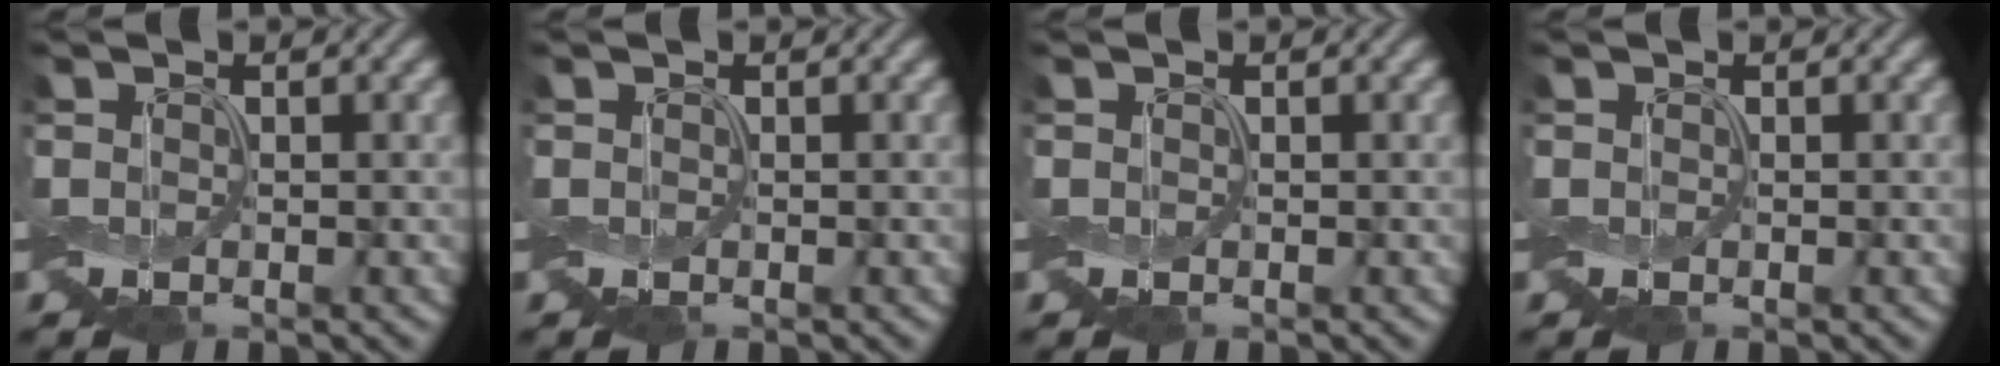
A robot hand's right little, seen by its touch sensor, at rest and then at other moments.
{"total": 0.0}
{"total": 0.0}
{"total": 0.0}